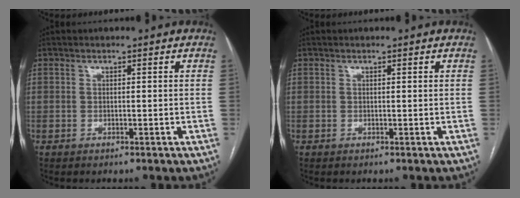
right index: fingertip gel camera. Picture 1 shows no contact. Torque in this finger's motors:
{"motor_torque": [0.07, 0.10, 0.01, 0.01]}